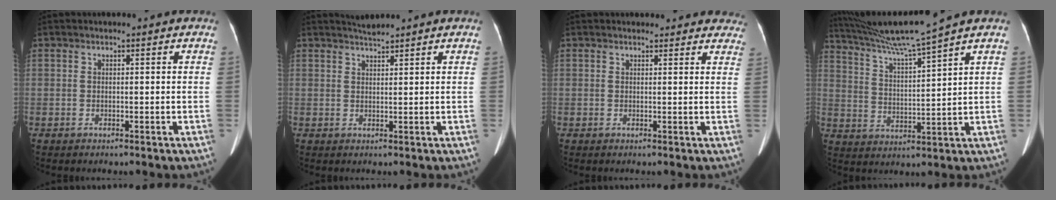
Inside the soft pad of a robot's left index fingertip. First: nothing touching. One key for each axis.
{"total": 1.8, "fx": 1.8, "fy": -0.3, "fz": 0.2, "tx": -0.005, "ty": 0.007, "tz": 0.037}
{"total": 11.0, "fx": 10.2, "fy": 3.5, "fz": 2.0, "tx": 0.013, "ty": 0.004, "tz": 0.092}
{"total": 10.8, "fx": 9.2, "fy": -2.9, "fz": 4.8, "tx": -0.089, "ty": -0.005, "tz": 0.172}